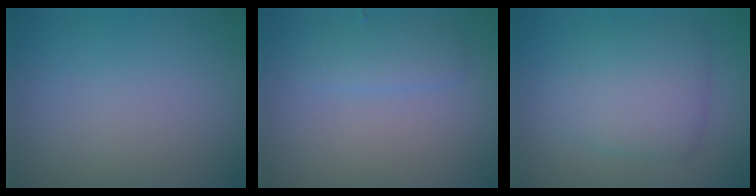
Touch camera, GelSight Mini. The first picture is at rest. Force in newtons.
{"total": 1.7, "press": 1.7, "slide": 0.2}
{"total": 4.2, "press": 4.2, "slide": 0.1}